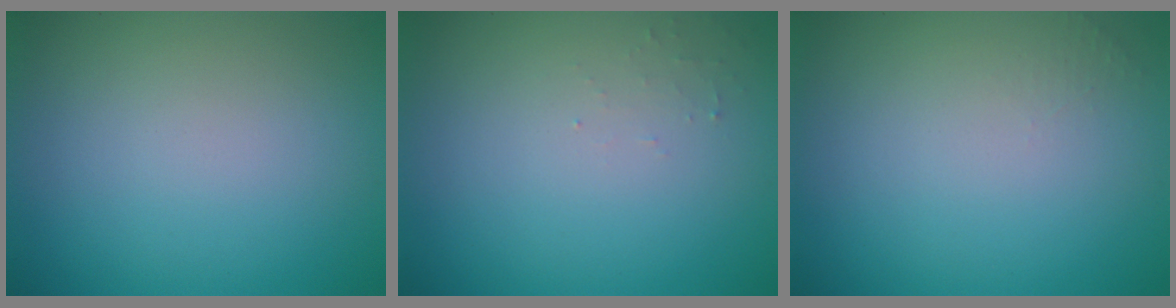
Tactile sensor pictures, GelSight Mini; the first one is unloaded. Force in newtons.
{"total": 0.7, "press": 0.7, "slide": 0.2}
{"total": 0.7, "press": 0.7, "slide": 0.1}